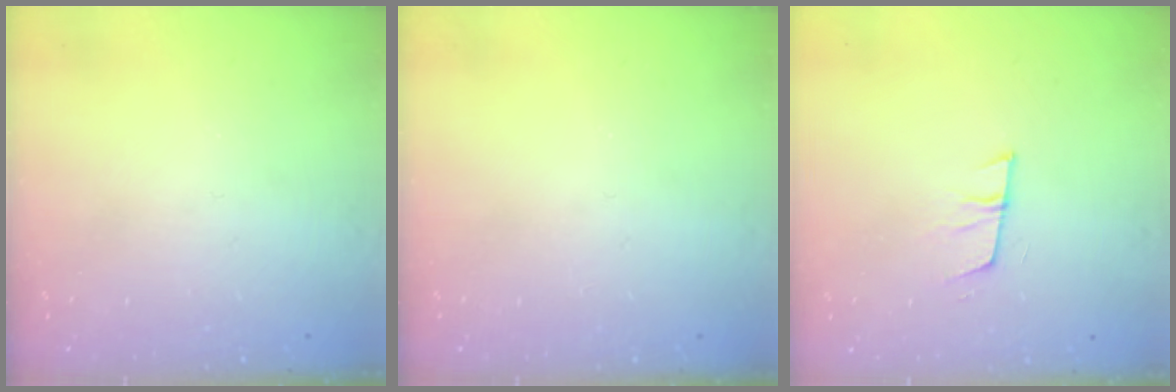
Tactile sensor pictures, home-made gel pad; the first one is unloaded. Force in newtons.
{"total": 0.0}
{"total": 7.9, "press": 7.3, "slide": 3.0}